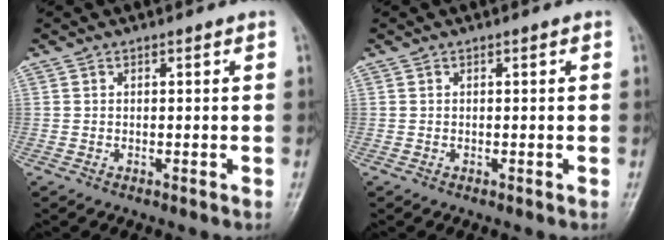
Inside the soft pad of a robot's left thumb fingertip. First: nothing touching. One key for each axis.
{"total": 0.0}